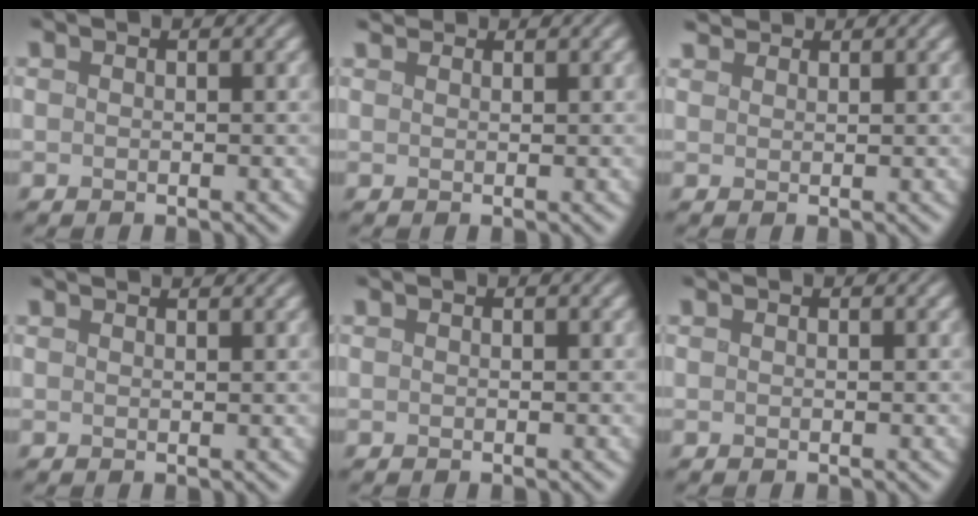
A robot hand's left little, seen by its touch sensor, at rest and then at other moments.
{"total": 2.4, "force": [2.1, 0.9, 0.8], "torque": [-0.008, 0.014, 0.015]}
{"total": 2.8, "force": [2.6, 0.7, 0.6], "torque": [-0.015, 0.002, 0.041]}
{"total": 1.7, "force": [1.5, 0.5, 0.5], "torque": [0.006, 0.006, 0.004]}
{"total": 0.0}
{"total": 0.0}